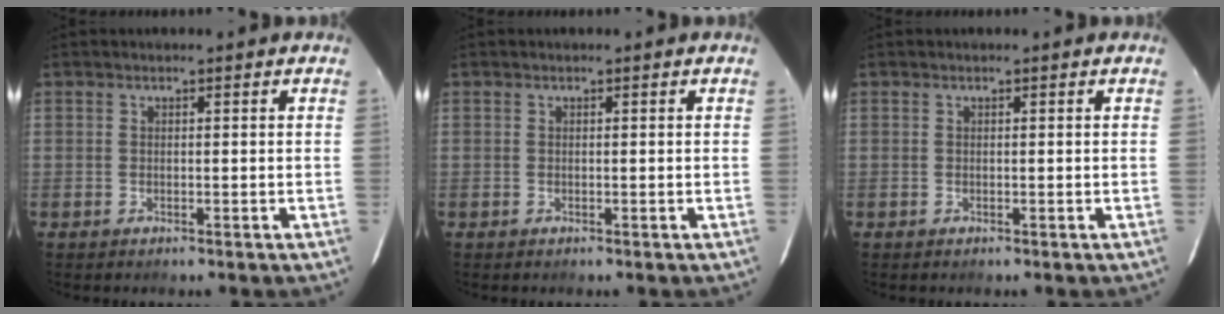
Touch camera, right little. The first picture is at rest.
{"total": 0.0}
{"total": 0.0}